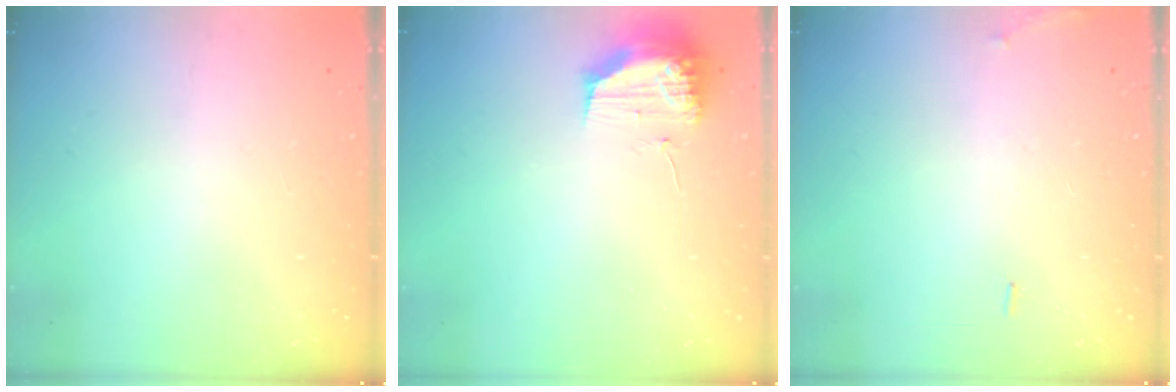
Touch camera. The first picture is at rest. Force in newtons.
{"total": 11.5, "press": 11.5, "slide": 0.7}
{"total": 6.0, "press": 5.7, "slide": 1.9}